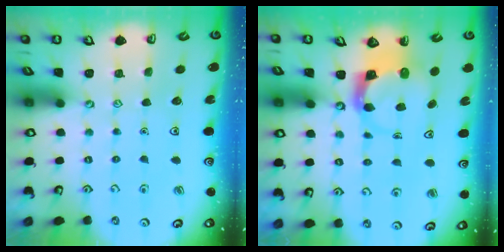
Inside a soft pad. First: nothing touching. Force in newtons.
{"total": 3.6, "press": 3.6, "slide": 0.5}